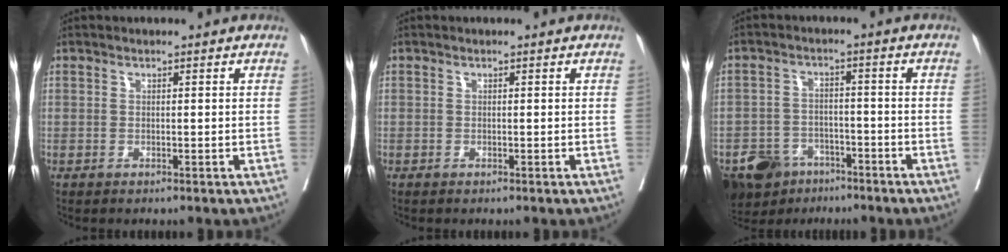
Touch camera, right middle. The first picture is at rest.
{"total": 0.0}
{"total": 8.5, "force": [-6.0, 5.5, 2.6], "torque": [-0.047, -0.001, -0.095]}